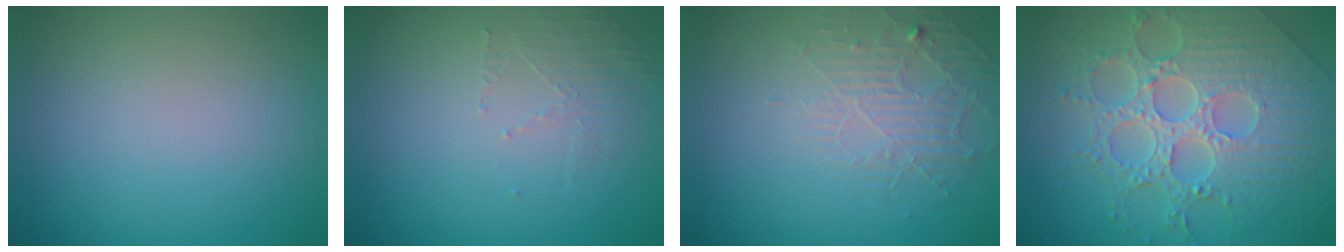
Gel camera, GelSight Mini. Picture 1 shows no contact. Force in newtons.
{"total": 1.5, "press": 0.5, "slide": 1.4}
{"total": 2.2, "press": 1.4, "slide": 1.7}
{"total": 8.5, "press": 6.2, "slide": 5.8}